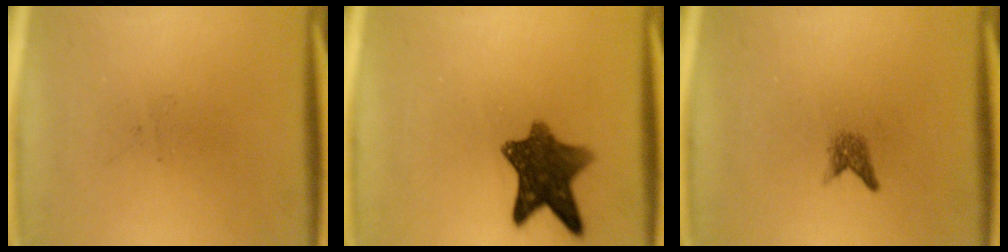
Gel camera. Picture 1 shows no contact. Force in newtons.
{"total": 9.3}
{"total": 1.5}